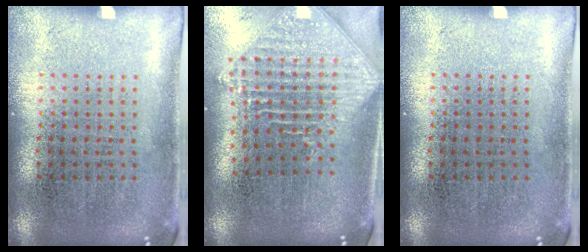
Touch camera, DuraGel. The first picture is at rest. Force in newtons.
{"total": 2.3, "press": 1.8, "slide": 1.4}
{"total": 0.0}